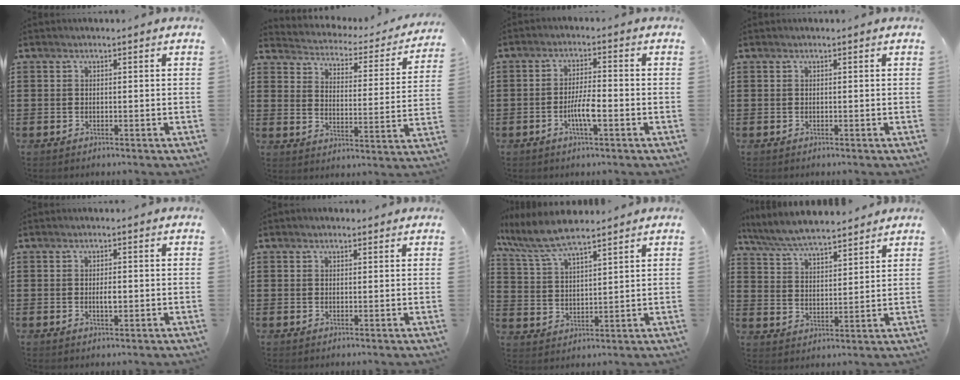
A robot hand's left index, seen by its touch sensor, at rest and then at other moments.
{"total": 2.6, "force": [2.5, 0.5, 0.2], "torque": [-0.026, -0.027, 0.034]}
{"total": 4.7, "force": [-1.6, 0.9, 4.3], "torque": [-0.088, -0.001, -0.032]}
{"total": 0.0}
{"total": 2.0, "force": [-0.1, 0.6, 1.9], "torque": [-0.036, -0.001, -0.002]}
{"total": 1.0, "force": [0.9, 0.5, 0.3], "torque": [-0.007, 0.003, 0.016]}
{"total": 7.8, "force": [6.8, 1.3, 3.7], "torque": [-0.095, -0.018, 0.122]}
{"total": 6.7, "force": [6.3, 0.6, 2.1], "torque": [-0.065, -0.027, 0.114]}